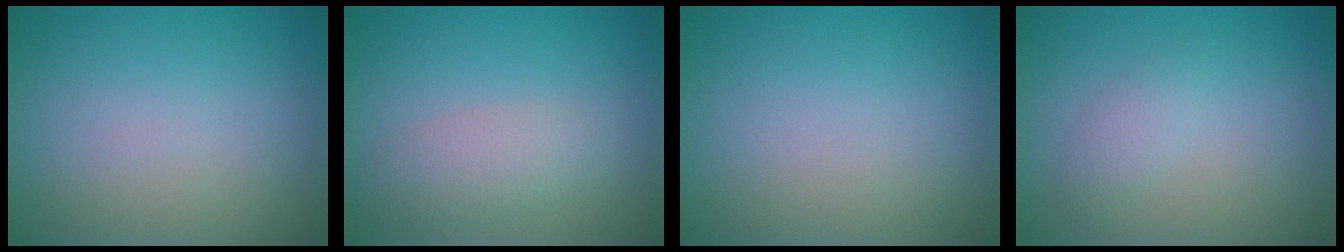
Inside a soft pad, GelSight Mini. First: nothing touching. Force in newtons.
{"total": 2.9, "press": 2.9, "slide": 0.1}
{"total": 0.0}
{"total": 1.4, "press": 1.4, "slide": 0.1}